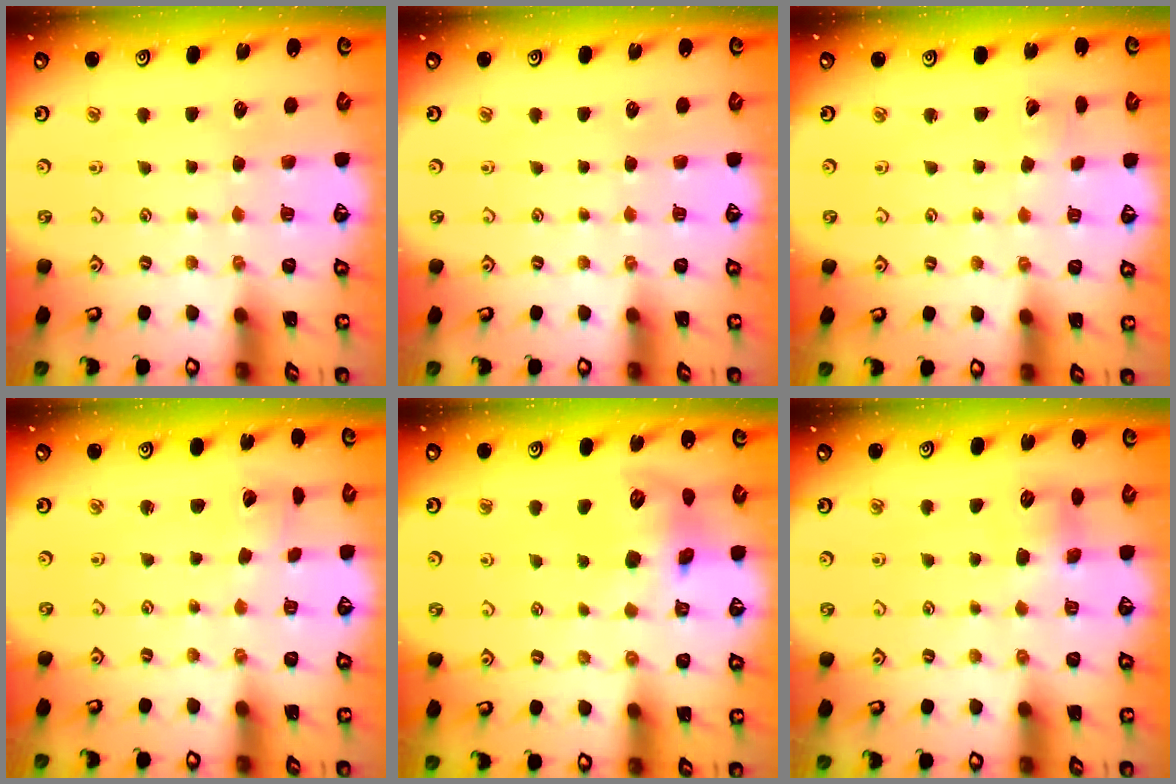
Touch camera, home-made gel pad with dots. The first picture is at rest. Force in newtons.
{"total": 0.0}
{"total": 2.4, "press": 2.4, "slide": 0.2}
{"total": 2.1, "press": 2.1, "slide": 0.2}
{"total": 11.6, "press": 11.4, "slide": 2.0}
{"total": 6.3, "press": 6.3, "slide": 0.6}